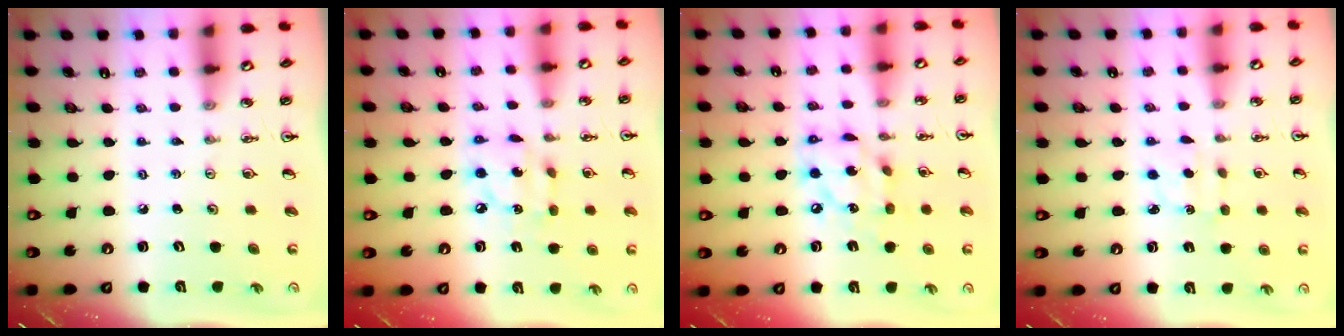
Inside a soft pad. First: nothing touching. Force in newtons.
{"total": 7.1, "press": 7.1, "slide": 0.4}
{"total": 12.0, "press": 12.0, "slide": 0.8}
{"total": 3.4, "press": 3.4, "slide": 0.5}